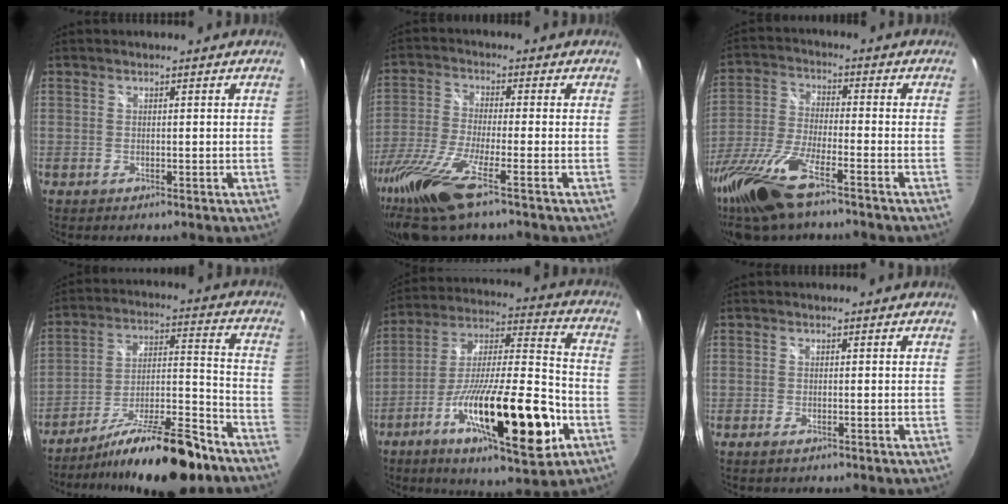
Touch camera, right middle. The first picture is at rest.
{"total": 15.7, "force": [-10.7, 1.3, 11.3], "torque": [-0.250, -0.053, -0.201]}
{"total": 18.3, "force": [-12.8, 4.4, 12.3], "torque": [-0.271, -0.050, -0.244]}
{"total": 19.0, "force": [-14.5, 3.4, 11.8], "torque": [-0.202, -0.013, -0.230]}
{"total": 24.7, "force": [-10.3, 5.5, 21.8], "torque": [-0.365, -0.028, -0.169]}
{"total": 0.6, "force": [-0.5, 0.1, 0.4], "torque": [-0.008, -0.003, -0.011]}